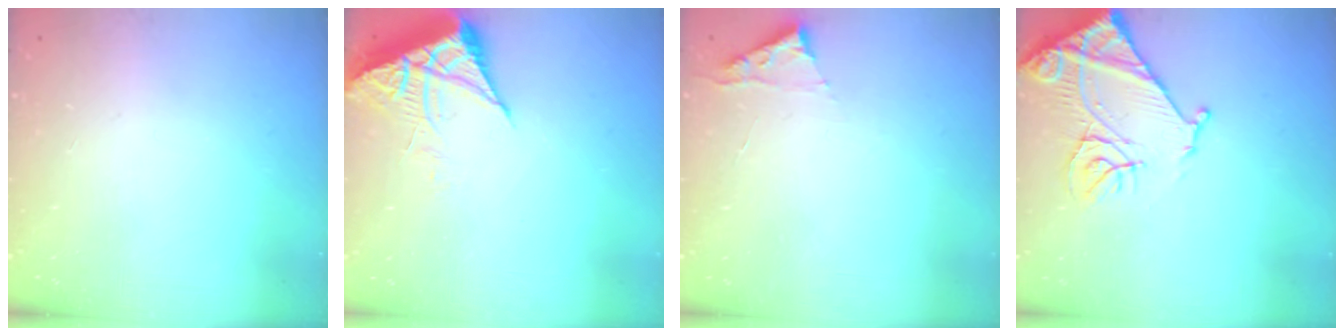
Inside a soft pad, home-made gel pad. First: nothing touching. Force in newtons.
{"total": 6.6, "press": 6.6, "slide": 0.8}
{"total": 2.8, "press": 2.8, "slide": 0.3}
{"total": 14.4, "press": 14.3, "slide": 1.7}